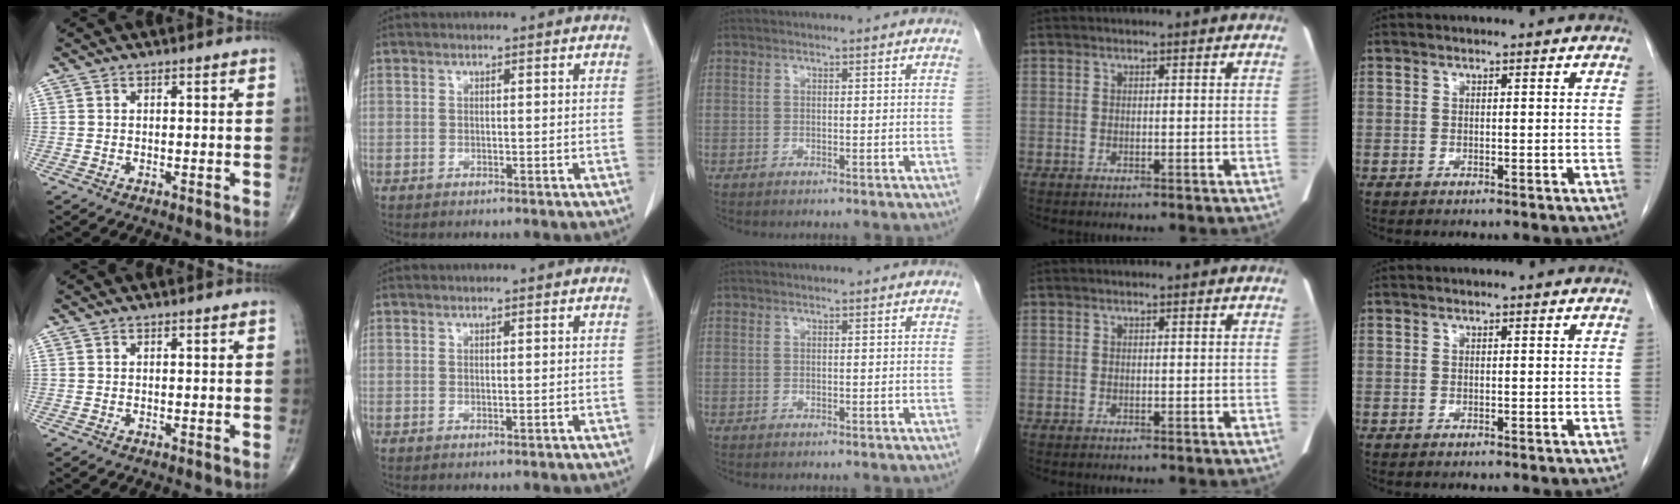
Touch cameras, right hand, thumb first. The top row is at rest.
{}